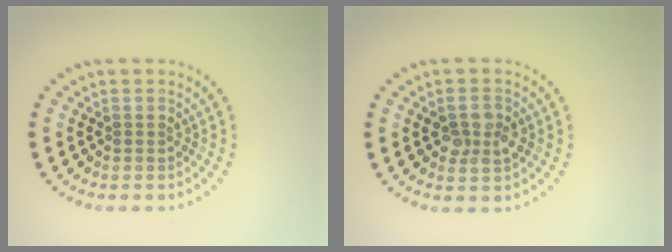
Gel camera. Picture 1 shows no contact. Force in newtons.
{"total": 2.4, "press": 2.4, "slide": 0.1}